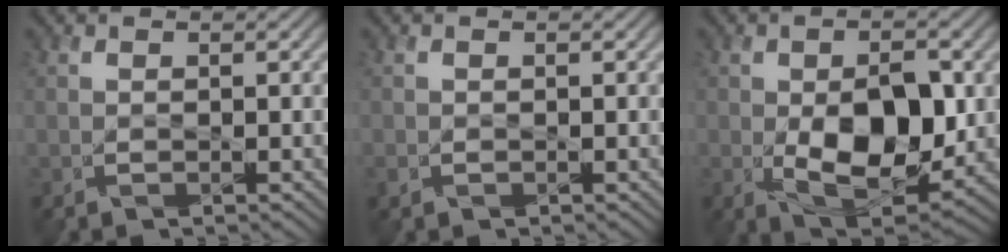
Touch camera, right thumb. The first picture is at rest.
{"total": 0.7, "force": [-0.4, 0.5, 0.2], "torque": [-0.006, -0.005, -0.009]}
{"total": 10.8, "force": [-1.0, 6.1, 8.9], "torque": [-0.158, -0.019, -0.005]}